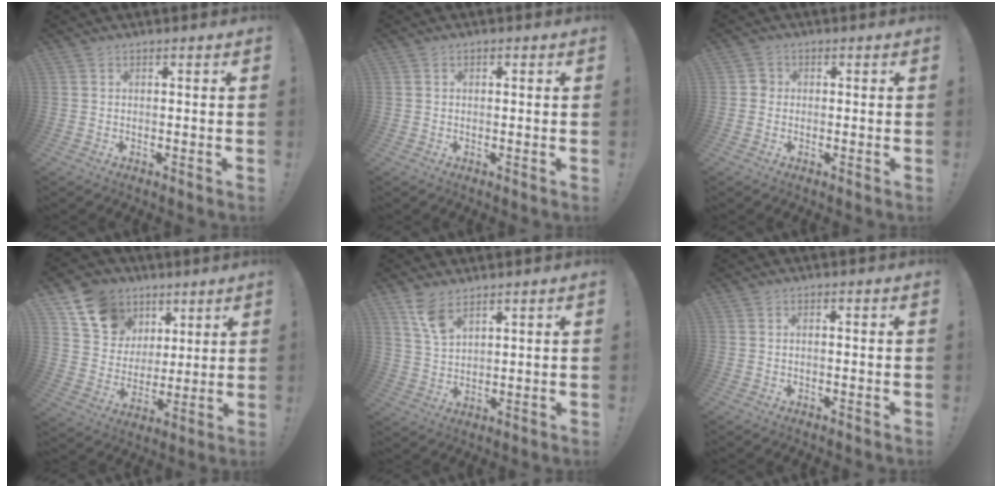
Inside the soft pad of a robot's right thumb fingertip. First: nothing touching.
{"total": 0.8, "force": [-0.1, 0.6, 0.5], "torque": [-0.016, 0.006, -0.002]}
{"total": 2.3, "force": [-0.4, 2.1, 1.0], "torque": [-0.008, 0.006, -0.008]}
{"total": 13.9, "force": [7.4, 11.1, 3.9], "torque": [-0.058, -0.040, 0.152]}
{"total": 7.3, "force": [5.1, 3.1, 4.2], "torque": [-0.072, -0.026, 0.095]}
{"total": 0.7, "force": [-0.4, 0.0, 0.6], "torque": [-0.013, 0.001, -0.007]}